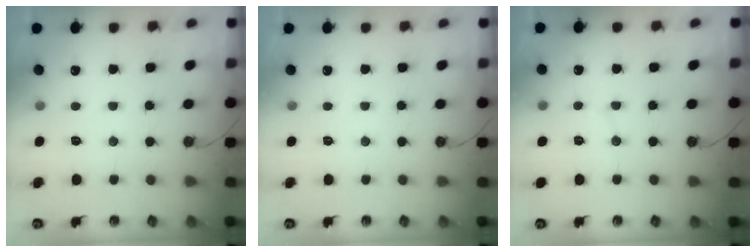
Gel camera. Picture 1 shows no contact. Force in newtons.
{"total": 0.0}
{"total": 2.3, "press": 2.3, "slide": 0.2}